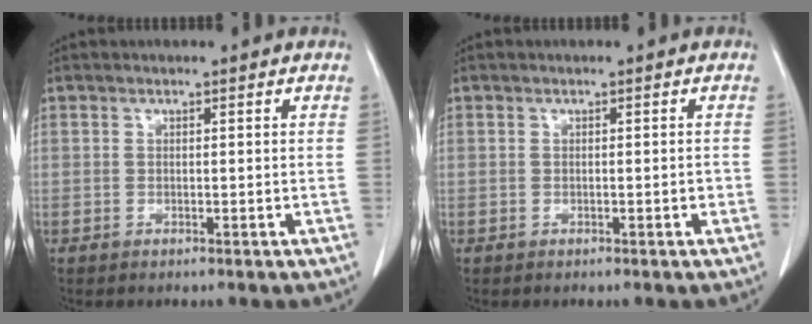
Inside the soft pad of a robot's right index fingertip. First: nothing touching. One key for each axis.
{"total": 0.7, "fx": -0.2, "fy": 0.3, "fz": 0.7, "tx": -0.010, "ty": 0.001, "tz": 0.000}